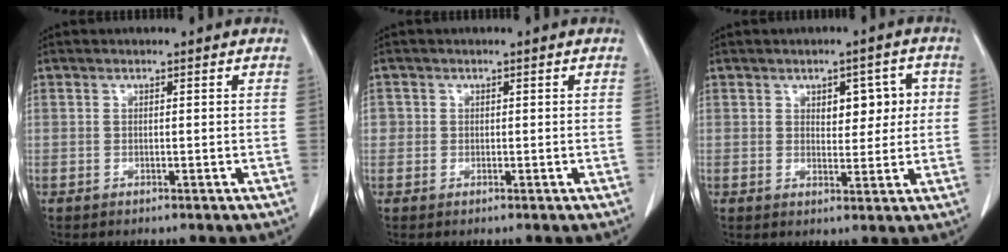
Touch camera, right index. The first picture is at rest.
{"total": 1.2, "force": [0.1, 1.2, 0.1], "torque": [0.011, 0.004, -0.001]}
{"total": 5.5, "force": [1.4, 2.9, 4.4], "torque": [-0.050, 0.017, 0.023]}